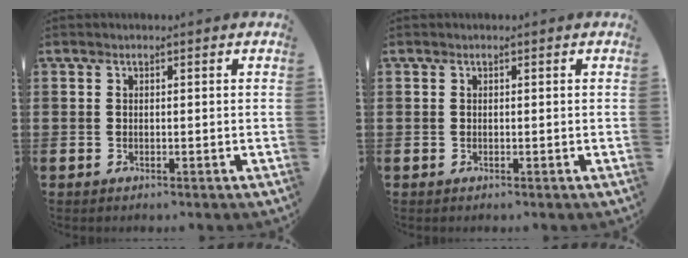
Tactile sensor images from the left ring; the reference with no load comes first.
{"total": 0.0}